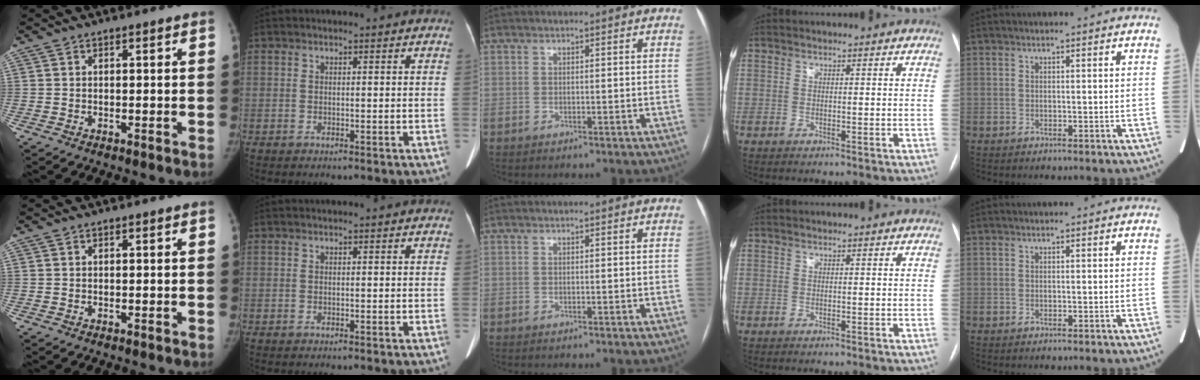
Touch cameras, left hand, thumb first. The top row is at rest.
{}